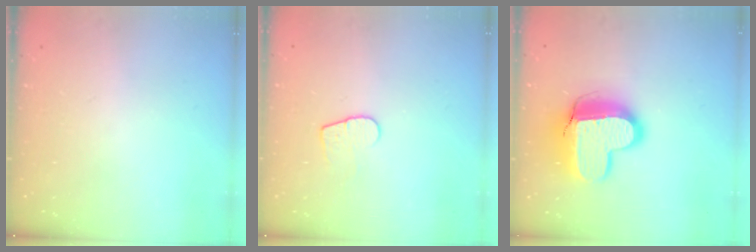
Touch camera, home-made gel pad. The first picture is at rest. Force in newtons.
{"total": 7.3, "press": 7.3, "slide": 0.5}
{"total": 14.6, "press": 14.5, "slide": 1.1}